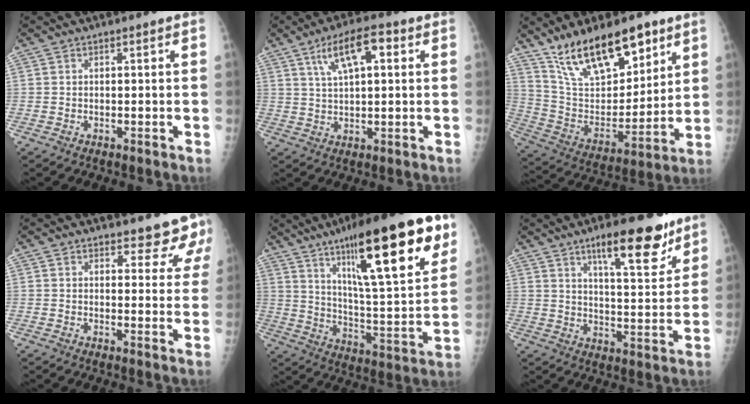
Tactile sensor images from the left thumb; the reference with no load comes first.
{"total": 9.7, "force": [3.8, 3.7, 8.1], "torque": [-0.134, 0.005, 0.065]}
{"total": 19.9, "force": [13.3, 8.5, 12.1], "torque": [-0.161, -0.063, 0.249]}
{"total": 7.0, "force": [6.4, 2.6, 1.4], "torque": [0.027, -0.036, 0.055]}
{"total": 27.6, "force": [14.9, 6.1, 22.4], "torque": [-0.322, -0.042, 0.240]}
{"total": 14.1, "force": [9.3, 4.0, 9.8], "torque": [-0.113, -0.056, 0.142]}